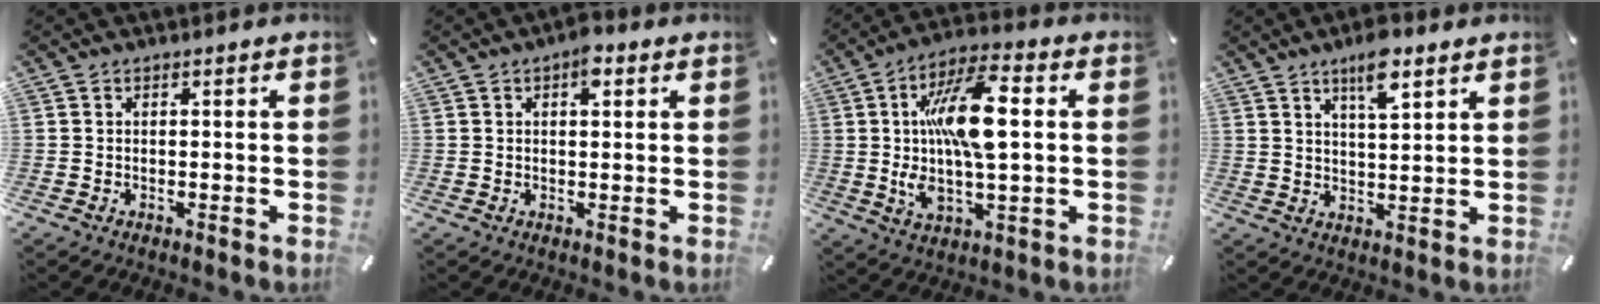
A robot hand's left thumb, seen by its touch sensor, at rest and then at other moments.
{"total": 3.9, "force": [1.5, 2.0, 3.0], "torque": [-0.033, -0.005, 0.017]}
{"total": 16.5, "force": [2.2, 6.3, 15.0], "torque": [-0.290, 0.001, 0.035]}
{"total": 7.9, "force": [5.3, 2.5, 5.3], "torque": [-0.085, -0.020, 0.089]}